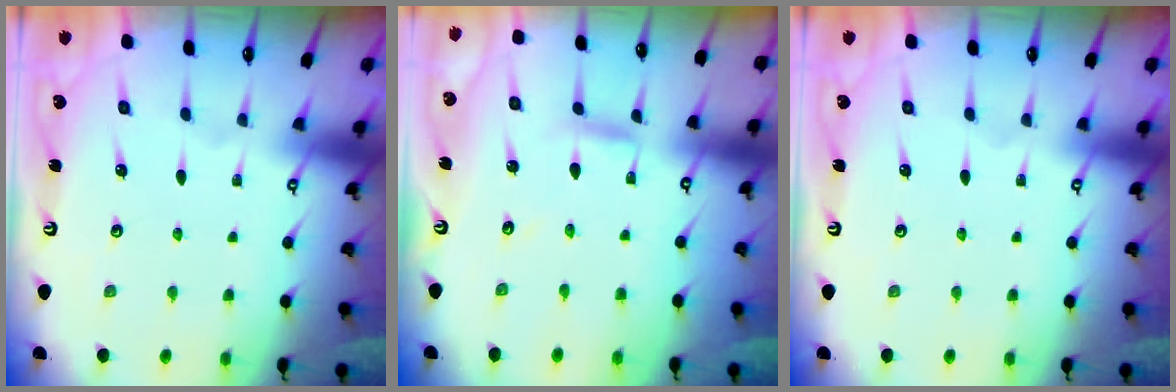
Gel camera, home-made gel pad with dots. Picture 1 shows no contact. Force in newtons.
{"total": 3.1, "press": 3.1, "slide": 0.3}
{"total": 0.0}